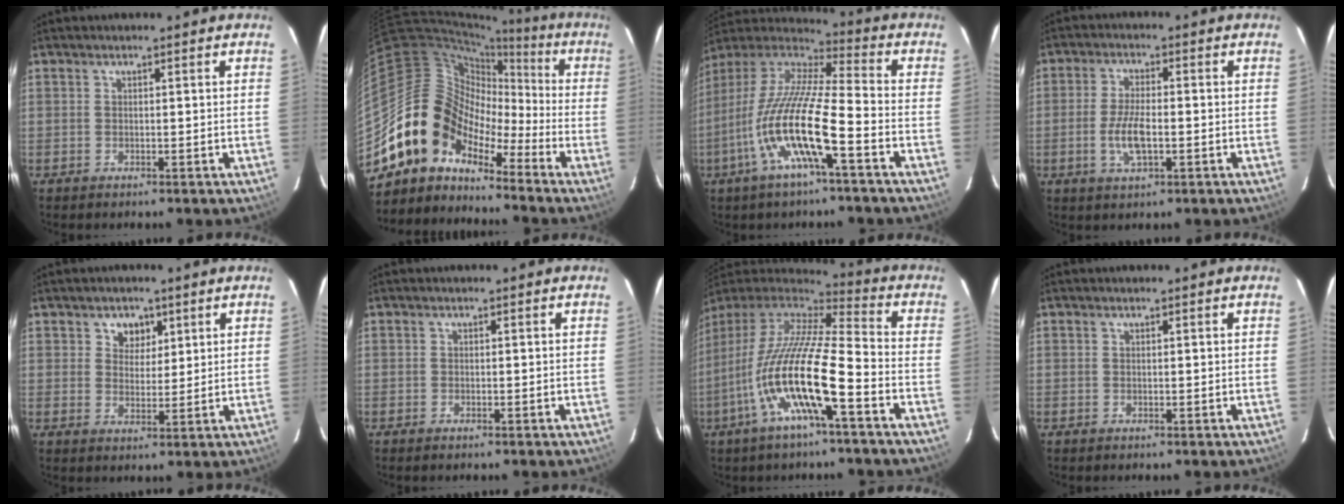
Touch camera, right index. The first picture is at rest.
{"total": 12.4, "force": [-9.2, 8.0, 2.6], "torque": [-0.052, 0.039, -0.188]}
{"total": 17.3, "force": [-6.7, 2.2, 15.7], "torque": [-0.295, -0.018, -0.136]}
{"total": 6.4, "force": [-1.6, 2.2, 5.8], "torque": [-0.119, -0.001, -0.030]}
{"total": 4.1, "force": [2.0, 3.3, 1.2], "torque": [-0.009, 0.003, 0.036]}
{"total": 0.6, "force": [-0.5, 0.2, 0.2], "torque": [-0.007, -0.001, -0.011]}
{"total": 18.6, "force": [-7.1, 2.7, 17.0], "torque": [-0.304, -0.027, -0.143]}
{"total": 0.0}